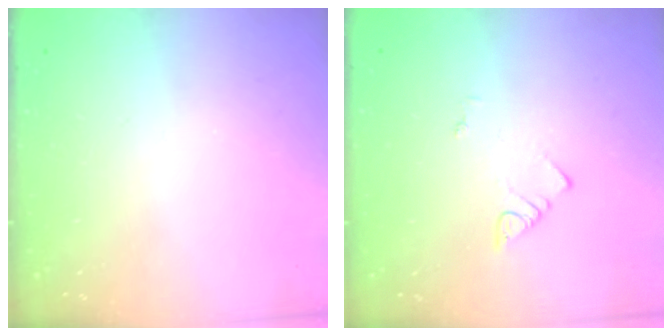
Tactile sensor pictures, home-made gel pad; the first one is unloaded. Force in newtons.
{"total": 2.1, "press": 2.1, "slide": 0.4}